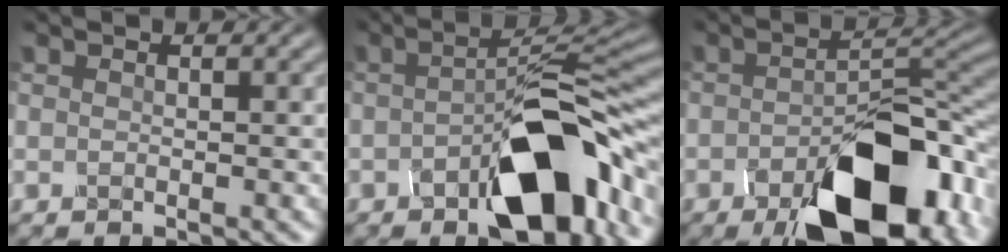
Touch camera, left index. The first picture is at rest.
{"total": 10.8, "force": [-4.6, 4.4, 8.7], "torque": [-0.126, 0.011, -0.076]}
{"total": 12.1, "force": [-6.0, 5.5, 8.9], "torque": [-0.132, -0.011, -0.084]}